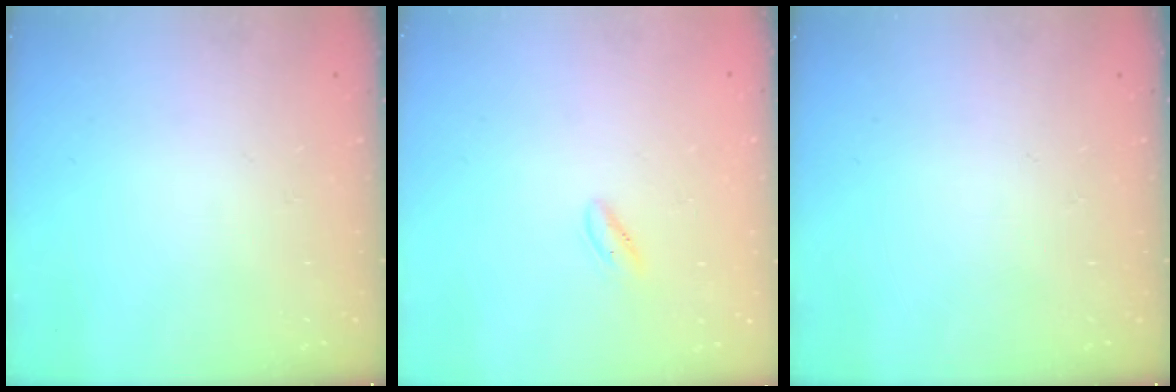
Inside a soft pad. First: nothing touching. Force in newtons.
{"total": 1.7, "press": 1.4, "slide": 0.9}
{"total": 0.0}